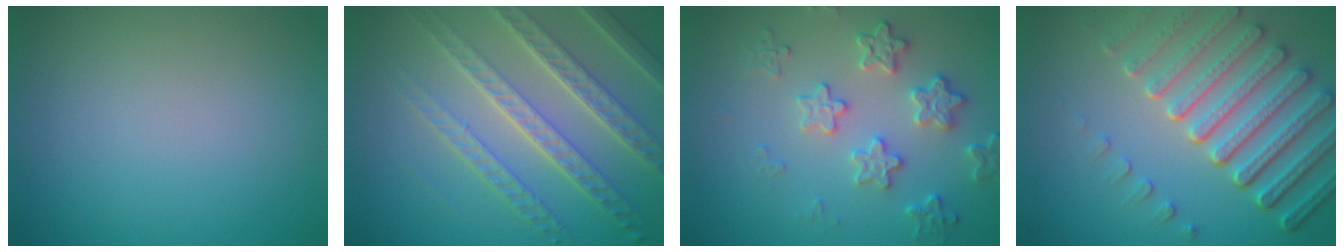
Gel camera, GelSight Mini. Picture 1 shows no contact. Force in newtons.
{"total": 7.5, "press": 5.3, "slide": 5.3}
{"total": 3.8, "press": 3.5, "slide": 1.7}
{"total": 7.8, "press": 5.8, "slide": 5.3}